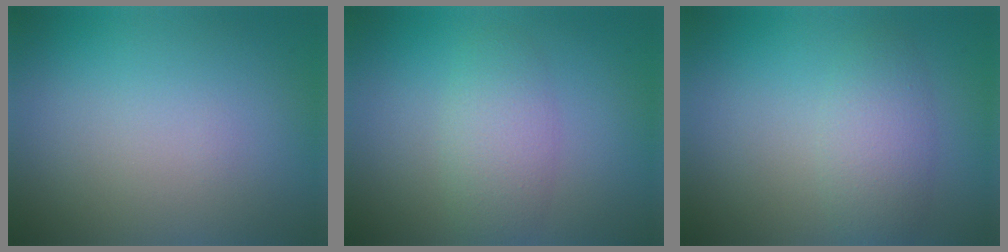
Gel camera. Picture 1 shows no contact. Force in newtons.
{"total": 2.9, "press": 2.9, "slide": 0.1}
{"total": 3.0, "press": 3.0, "slide": 0.1}